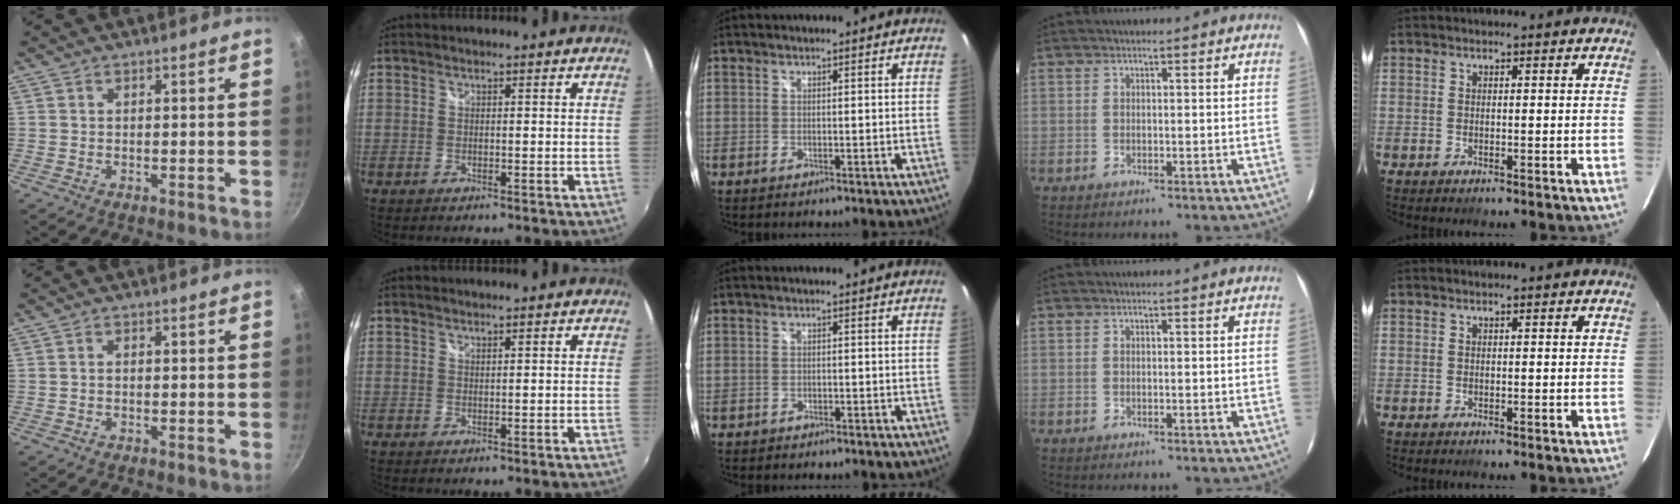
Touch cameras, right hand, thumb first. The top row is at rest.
{"thumb": {"total": 0.6, "force": [-0.2, 0.5, 0.4], "torque": [-0.008, 0.005, -0.003]}, "index": {"total": 0.5, "force": [0.5, 0.1, 0.1], "torque": [-0.001, 0.001, 0.009]}, "middle": {"total": 1.3, "force": [-0.9, 0.9, 0.4], "torque": [-0.012, -0.003, -0.013]}}